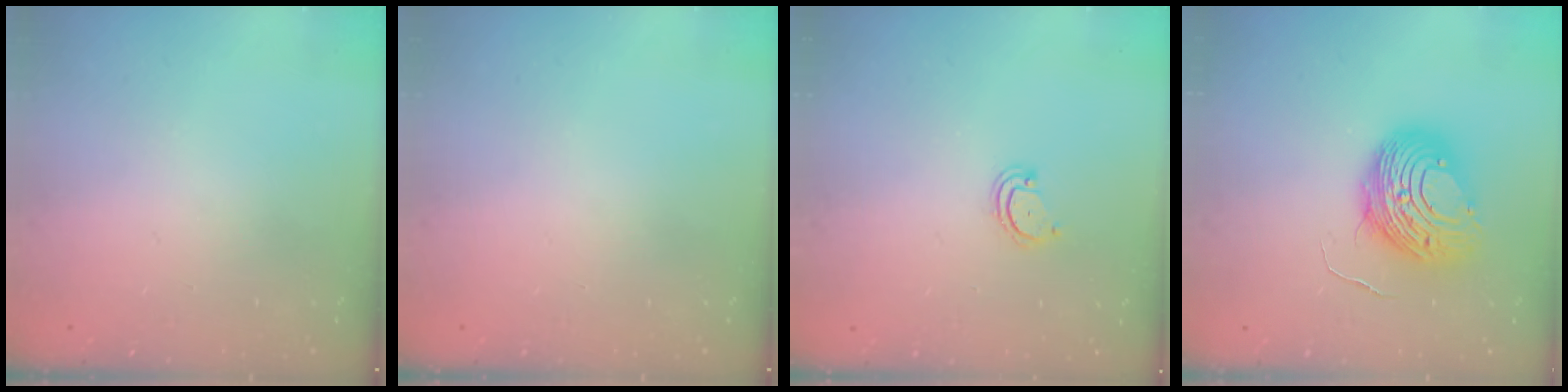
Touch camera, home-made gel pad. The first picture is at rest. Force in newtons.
{"total": 0.0}
{"total": 2.5, "press": 2.5, "slide": 0.2}
{"total": 11.8, "press": 11.7, "slide": 1.2}